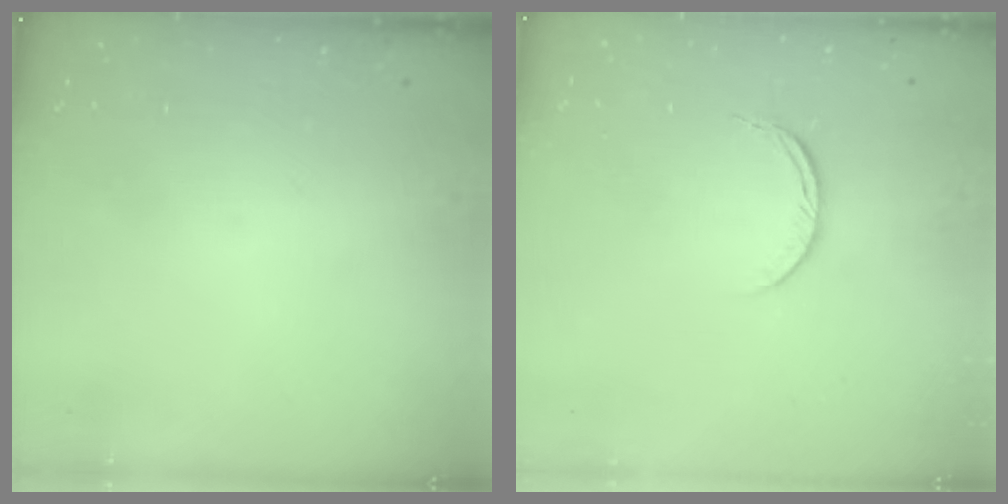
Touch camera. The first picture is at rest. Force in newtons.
{"total": 4.9, "press": 4.9, "slide": 0.5}